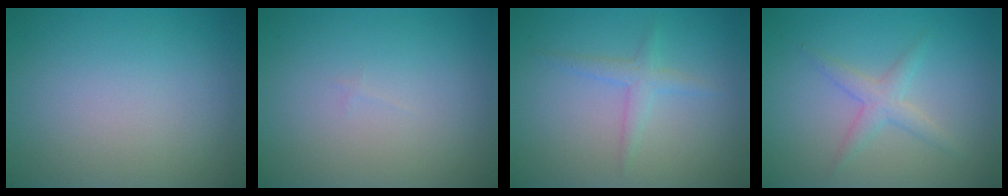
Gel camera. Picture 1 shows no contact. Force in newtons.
{"total": 0.0}
{"total": 1.7, "press": 1.7, "slide": 0.0}
{"total": 2.0, "press": 2.0, "slide": 0.0}